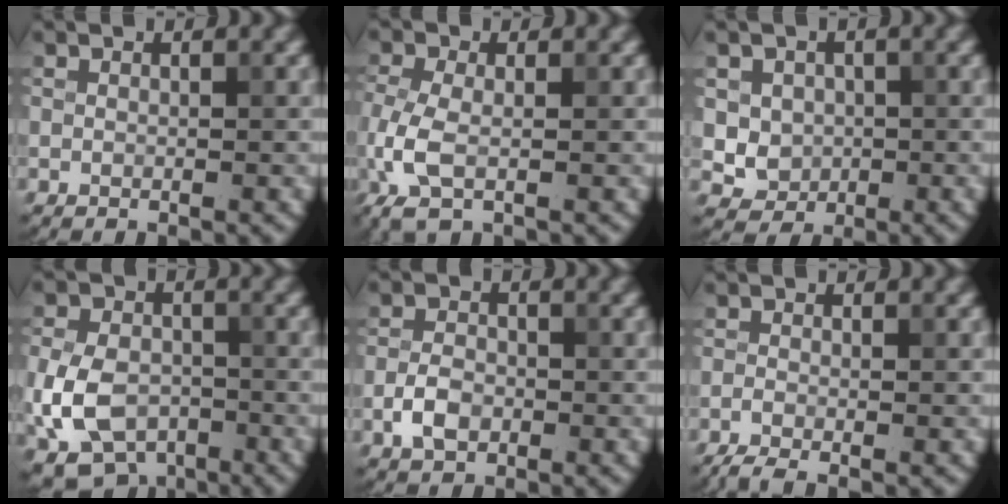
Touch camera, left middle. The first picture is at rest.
{"total": 4.1, "force": [-1.1, 1.9, 3.5], "torque": [-0.095, -0.006, -0.025]}
{"total": 2.8, "force": [0.2, 2.6, 1.0], "torque": [-0.018, -0.006, 0.013]}
{"total": 8.1, "force": [-2.7, 5.7, 5.1], "torque": [-0.116, -0.011, -0.057]}
{"total": 2.8, "force": [-1.1, 1.8, 1.9], "torque": [-0.033, 0.003, -0.026]}
{"total": 1.9, "force": [-1.4, 0.3, 1.3], "torque": [-0.029, -0.006, -0.036]}